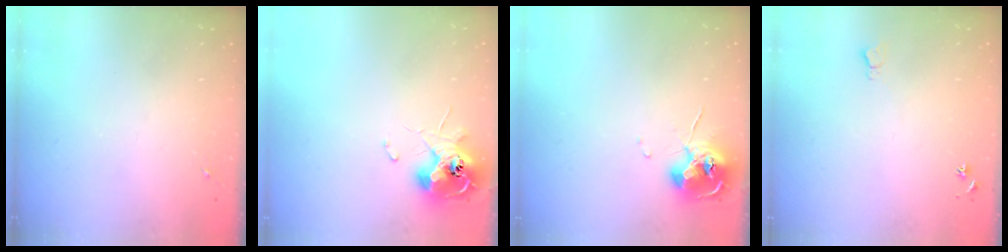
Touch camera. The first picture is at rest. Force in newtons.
{"total": 11.2, "press": 11.2, "slide": 0.8}
{"total": 10.1, "press": 10.0, "slide": 0.9}
{"total": 3.9, "press": 3.9, "slide": 0.4}